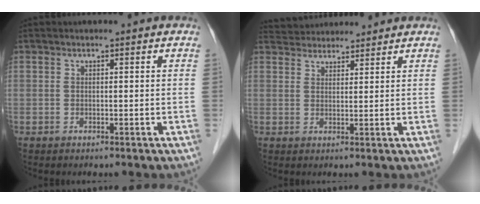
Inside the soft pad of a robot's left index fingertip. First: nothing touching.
{"total": 6.6, "force": [6.3, 1.6, 1.0], "torque": [-0.016, 0.034, 0.098]}